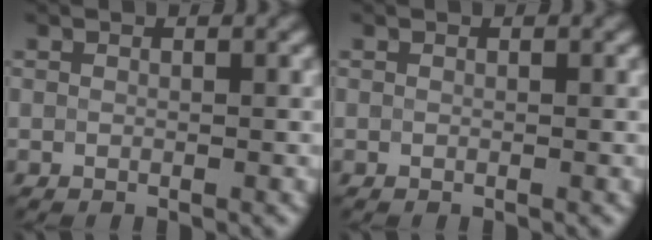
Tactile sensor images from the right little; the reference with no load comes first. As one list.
[{"total": 0.0}]